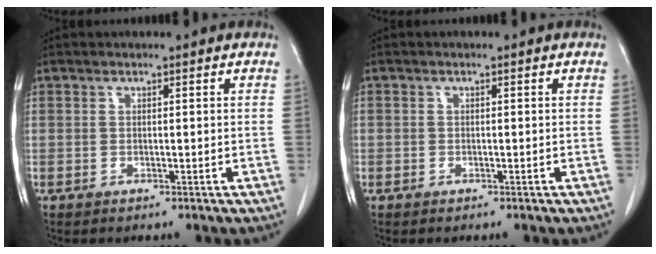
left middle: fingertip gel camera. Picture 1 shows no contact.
{"total": 0.7, "force": [-0.3, 0.6, 0.0], "torque": [-0.001, 0.005, -0.007]}